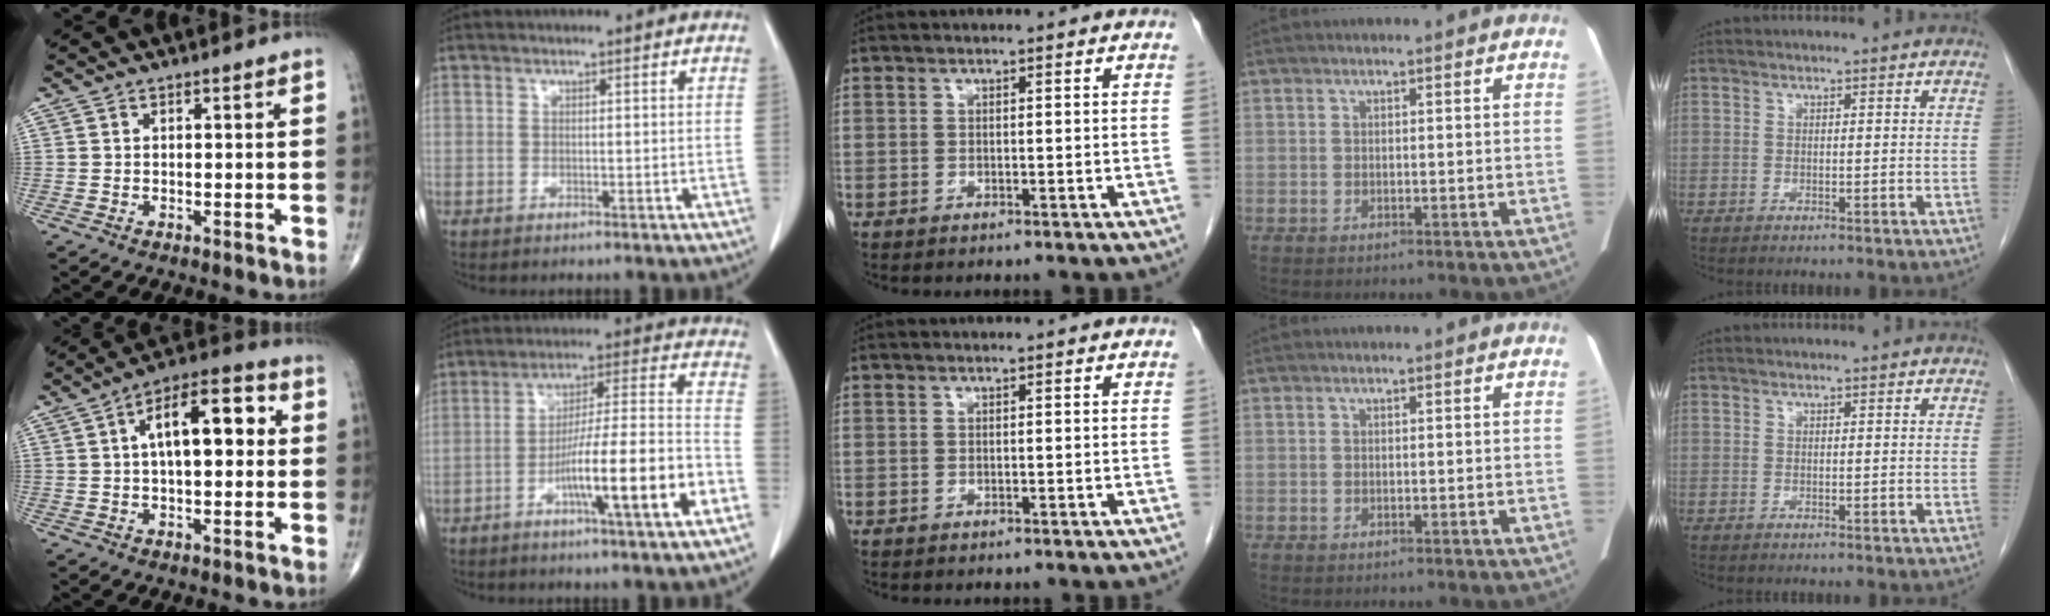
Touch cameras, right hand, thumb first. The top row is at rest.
{"thumb": {"total": 13.5, "force": [2.2, 6.1, 11.8], "torque": [-0.171, 0.028, 0.027]}, "index": {"total": 15.2, "force": [-6.4, 0.1, 13.8], "torque": [-0.230, 0.002, -0.100]}}